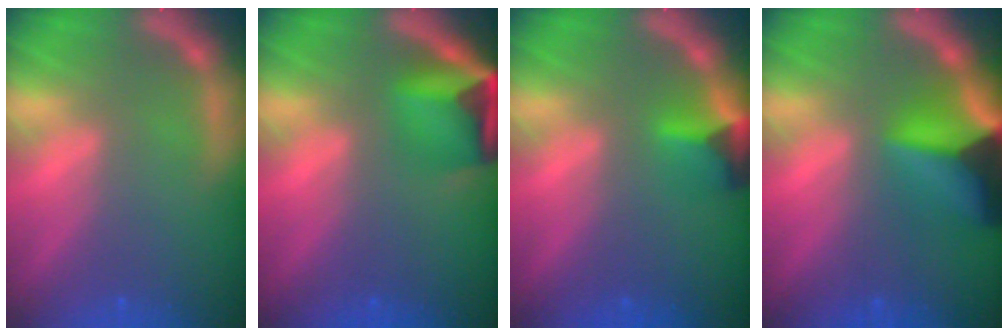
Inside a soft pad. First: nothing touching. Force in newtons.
{"total": 6.4}
{"total": 3.4}
{"total": 9.9}